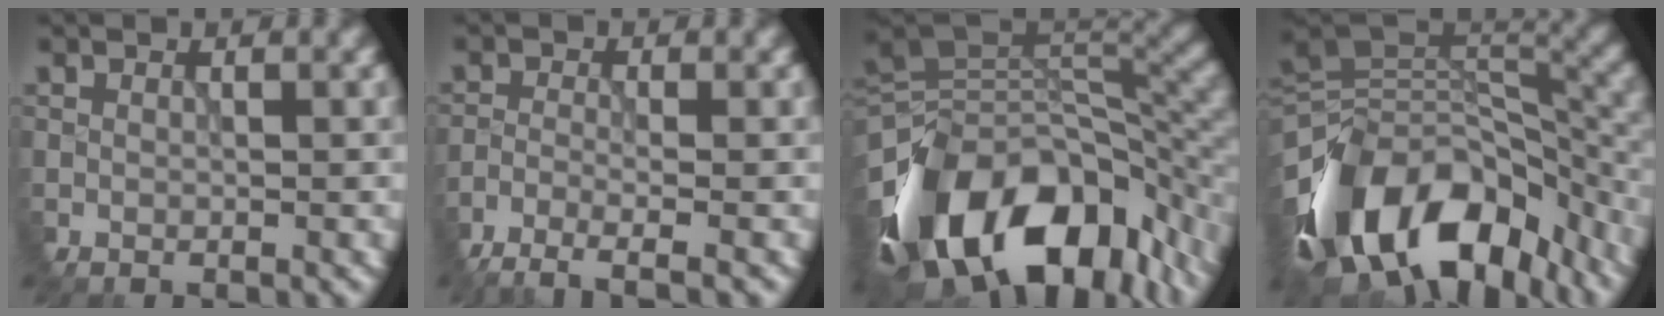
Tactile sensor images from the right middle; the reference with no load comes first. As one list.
[{"total": 3.7, "force": [-3.5, -0.1, 1.4], "torque": [-0.039, -0.003, -0.058]}, {"total": 15.4, "force": [-8.0, 8.8, 9.8], "torque": [-0.199, -0.009, -0.108]}, {"total": 14.3, "force": [-8.5, 8.4, 7.9], "torque": [-0.179, 0.003, -0.116]}]